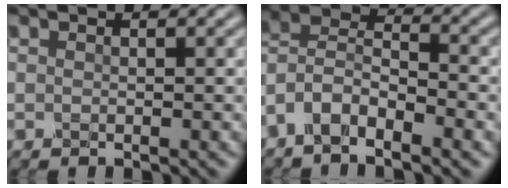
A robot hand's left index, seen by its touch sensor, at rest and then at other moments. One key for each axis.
{"total": 6.5, "fx": -4.0, "fy": 2.7, "fz": 4.3, "tx": -0.076, "ty": 0.008, "tz": -0.087}